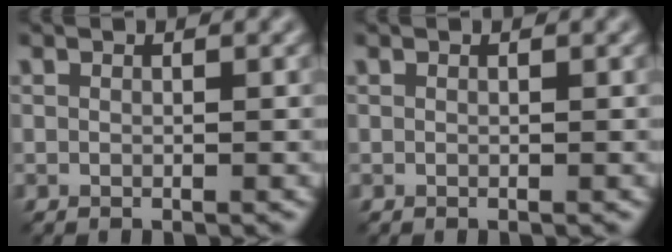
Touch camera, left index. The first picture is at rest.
{"total": 0.0}